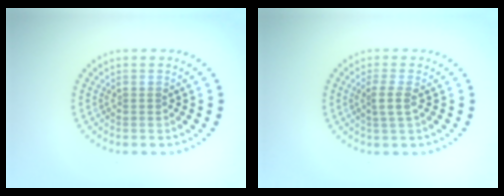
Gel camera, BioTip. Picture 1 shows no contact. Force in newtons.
{"total": 1.7, "press": 1.3, "slide": 1.1}